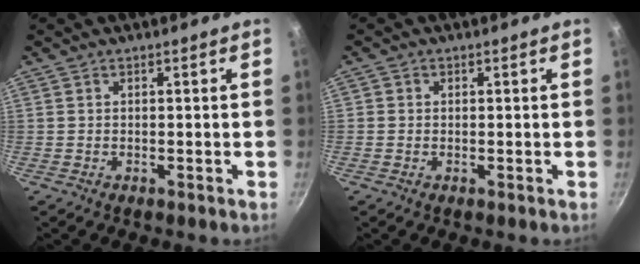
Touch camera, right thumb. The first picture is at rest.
{"total": 0.7, "force": [0.0, 0.7, 0.2], "torque": [-0.001, 0.000, -0.003]}